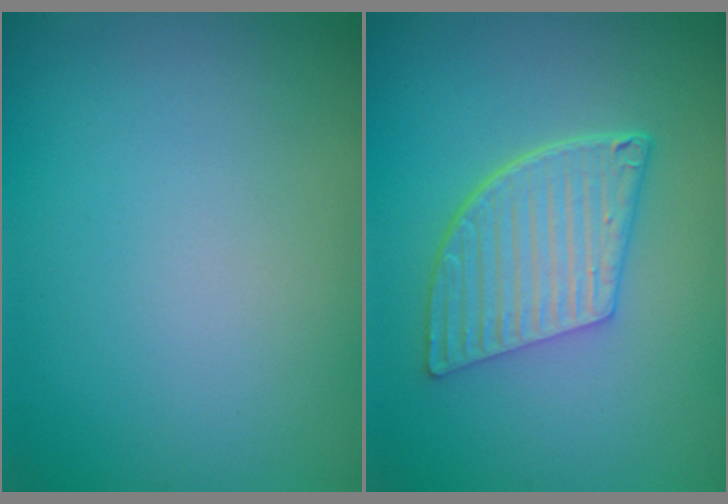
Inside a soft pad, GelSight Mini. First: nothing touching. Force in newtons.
{"total": 5.6, "press": 4.1, "slide": 3.9}